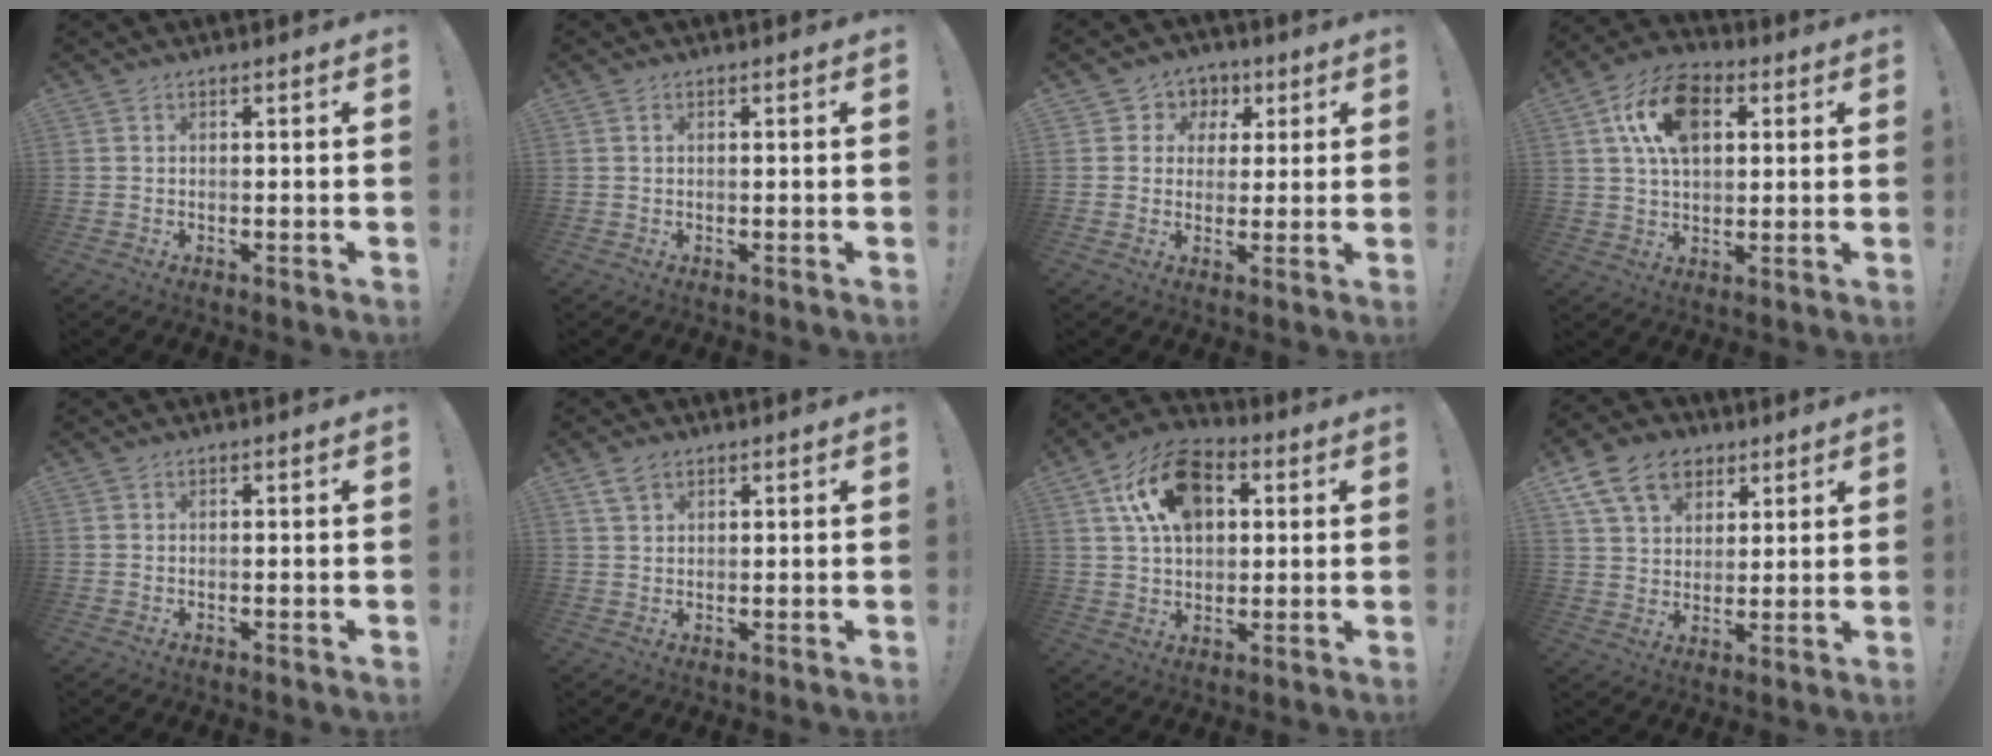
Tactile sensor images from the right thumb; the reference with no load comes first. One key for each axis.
{"total": 0.5, "fx": 0.2, "fy": 0.2, "fz": 0.4, "tx": -0.009, "ty": 0.002, "tz": 0.003}
{"total": 6.2, "fx": 0.6, "fy": 6.0, "fz": 1.4, "tx": -0.007, "ty": -0.004, "tz": 0.014}
{"total": 14.9, "fx": 5.1, "fy": 9.5, "fz": 10.2, "tx": -0.179, "ty": 0.006, "tz": 0.097}
{"total": 0.0}
{"total": 3.6, "fx": 2.4, "fy": 2.0, "fz": 1.9, "tx": -0.028, "ty": -0.007, "tz": 0.044}
{"total": 15.8, "fx": 5.8, "fy": 10.5, "fz": 10.2, "tx": -0.174, "ty": -0.007, "tz": 0.111}
{"total": 14.3, "fx": 7.2, "fy": 10.2, "fz": 6.9, "tx": -0.098, "ty": -0.036, "tz": 0.139}